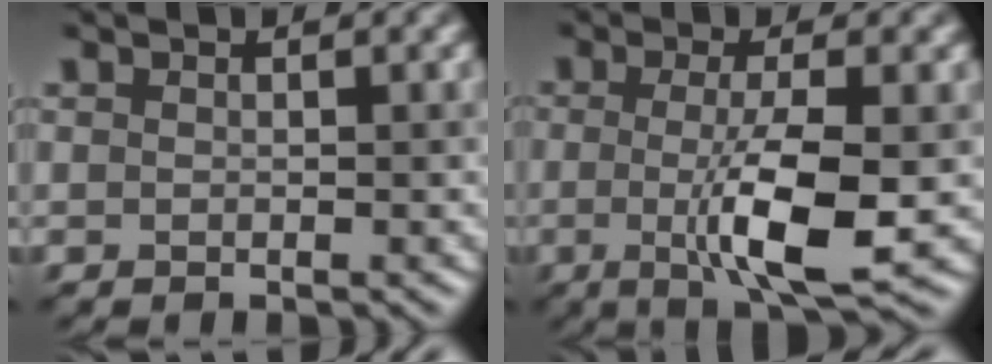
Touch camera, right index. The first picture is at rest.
{"total": 6.4, "force": [-0.9, 1.5, 6.2], "torque": [-0.109, -0.009, -0.012]}